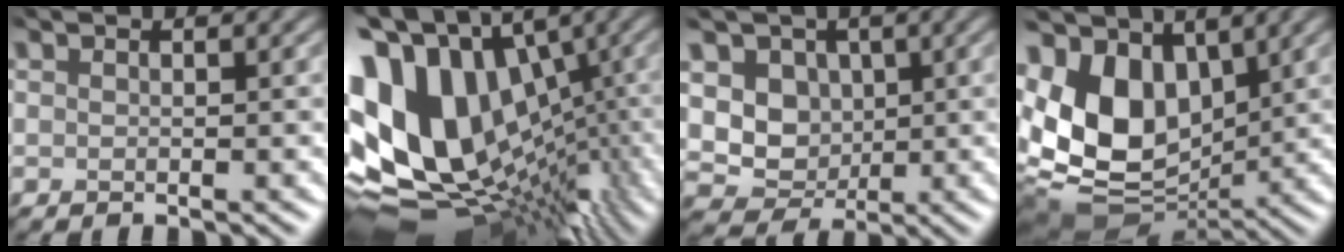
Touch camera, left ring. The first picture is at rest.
{"total": 17.5, "force": [-0.7, 12.2, 12.6], "torque": [-0.248, -0.022, 0.018]}
{"total": 6.3, "force": [0.1, 5.2, 3.5], "torque": [-0.063, -0.001, -0.010]}
{"total": 11.6, "force": [0.7, 7.8, 8.5], "torque": [-0.197, -0.010, 0.011]}